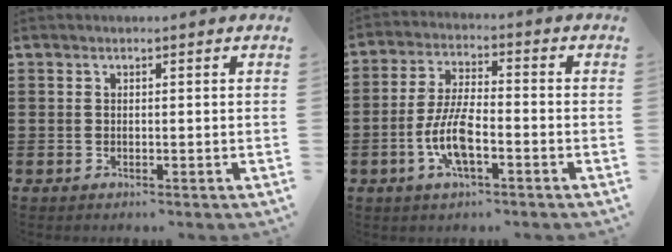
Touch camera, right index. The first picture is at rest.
{"total": 7.9, "force": [-2.7, 2.6, 7.0], "torque": [-0.162, -0.013, -0.057]}